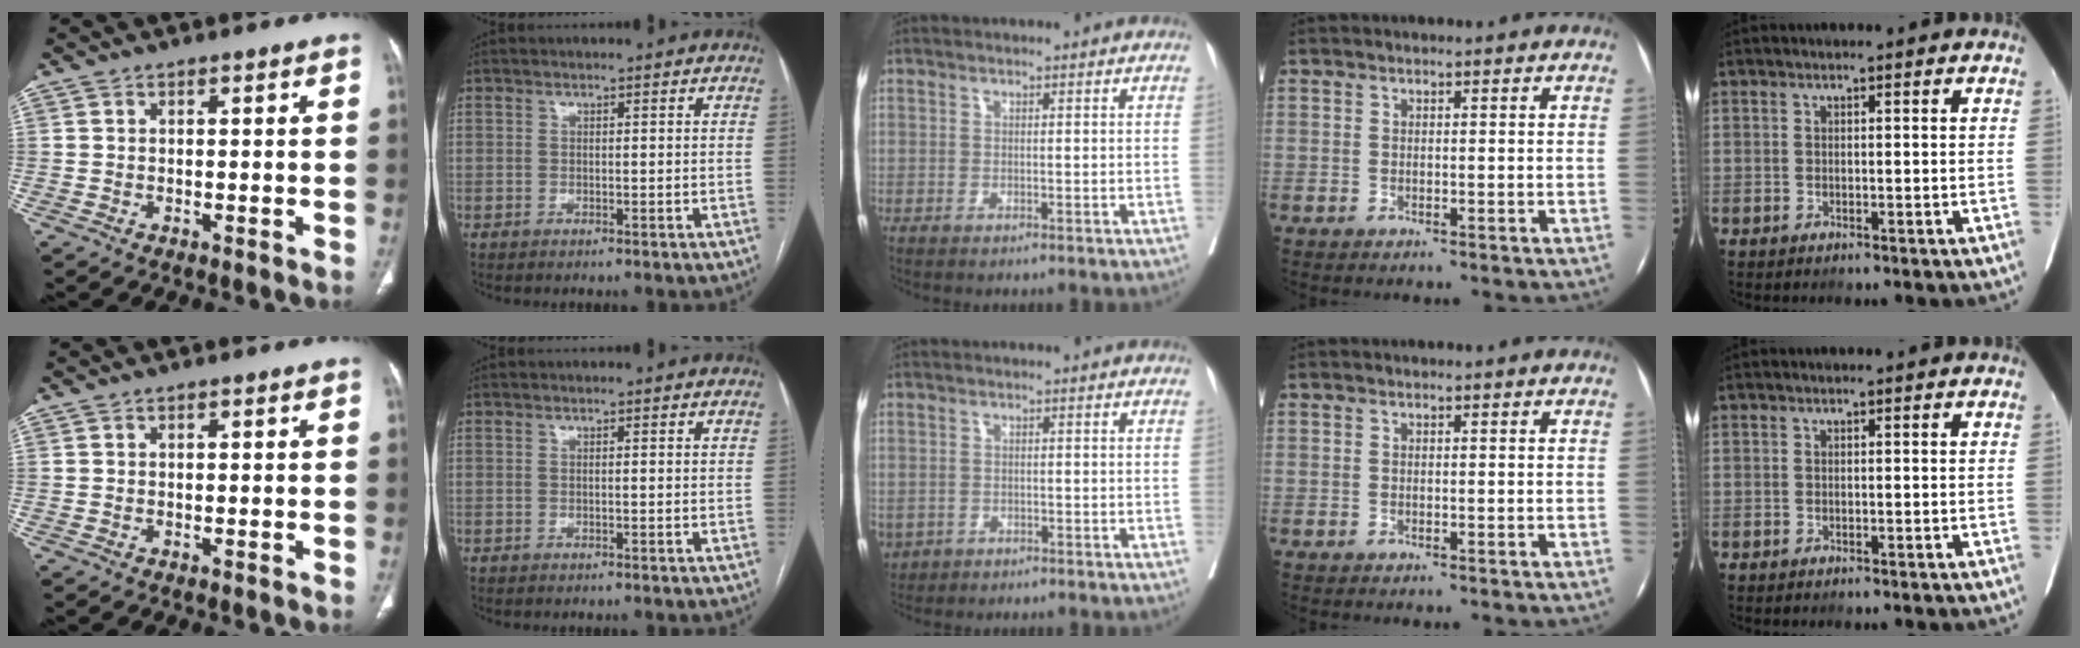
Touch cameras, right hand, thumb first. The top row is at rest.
{"middle": {"total": 3.8, "force": [-2.1, 3.1, 1.0], "torque": [-0.025, -0.001, -0.030]}}